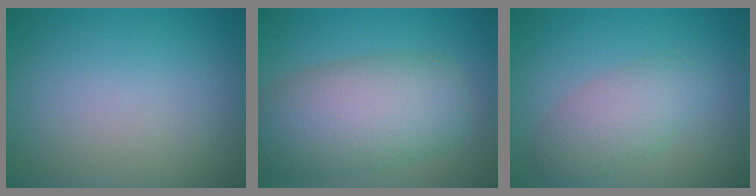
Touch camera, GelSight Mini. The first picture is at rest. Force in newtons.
{"total": 8.5, "press": 8.5, "slide": 0.2}
{"total": 3.9, "press": 3.9, "slide": 0.1}